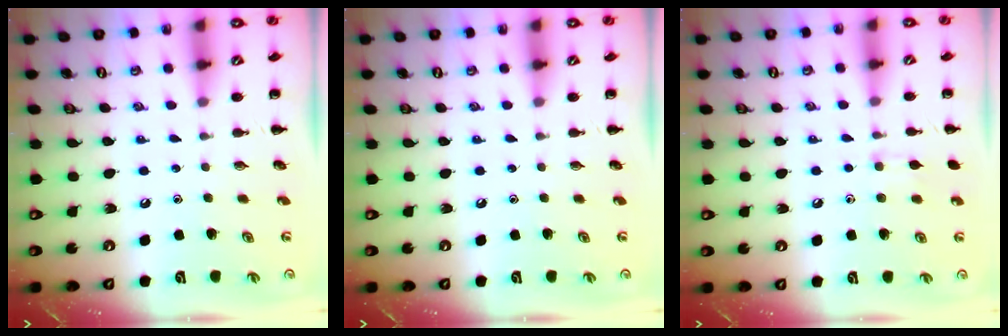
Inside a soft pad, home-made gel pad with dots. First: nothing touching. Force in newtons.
{"total": 0.0}
{"total": 6.0, "press": 5.6, "slide": 2.0}